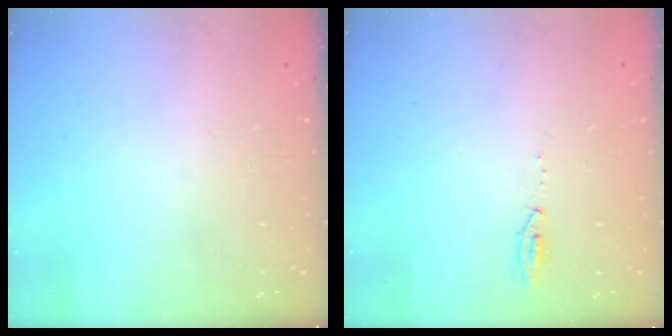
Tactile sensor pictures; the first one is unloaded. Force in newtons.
{"total": 15.0, "press": 4.8, "slide": 14.3}